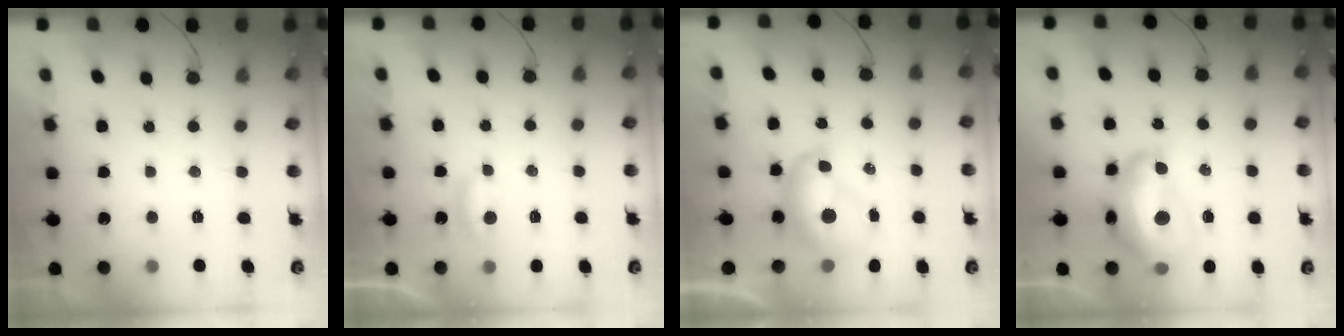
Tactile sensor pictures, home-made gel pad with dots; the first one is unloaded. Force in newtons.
{"total": 3.6, "press": 3.6, "slide": 0.4}
{"total": 8.3, "press": 8.3, "slide": 0.4}
{"total": 16.2, "press": 16.2, "slide": 1.1}